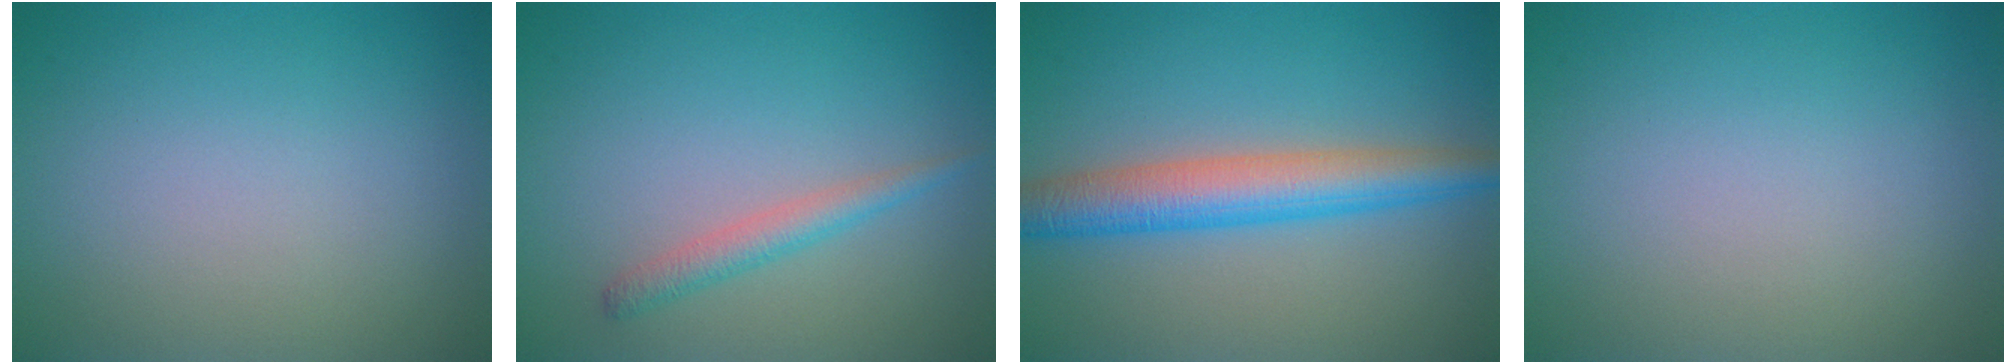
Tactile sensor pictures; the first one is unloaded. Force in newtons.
{"total": 1.9, "press": 1.9, "slide": 0.0}
{"total": 5.6, "press": 5.6, "slide": 0.1}
{"total": 0.0}